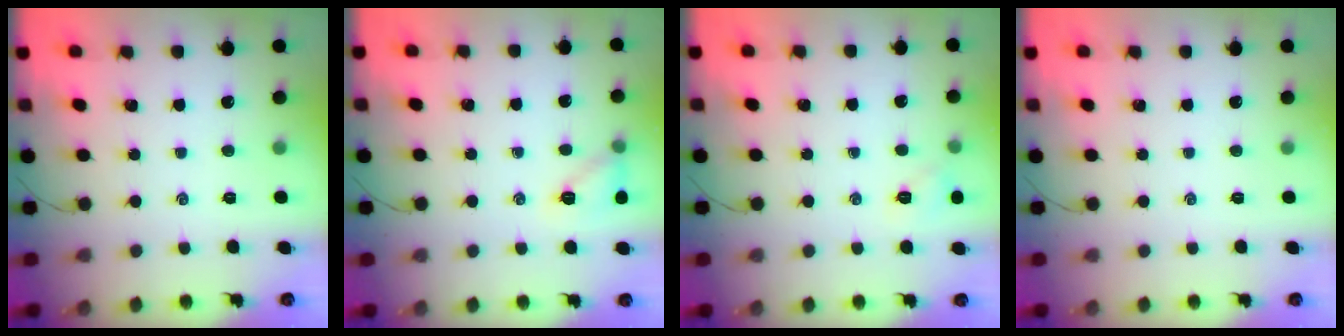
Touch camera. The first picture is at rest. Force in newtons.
{"total": 8.7, "press": 8.7, "slide": 0.9}
{"total": 5.0, "press": 4.8, "slide": 1.4}
{"total": 0.0}